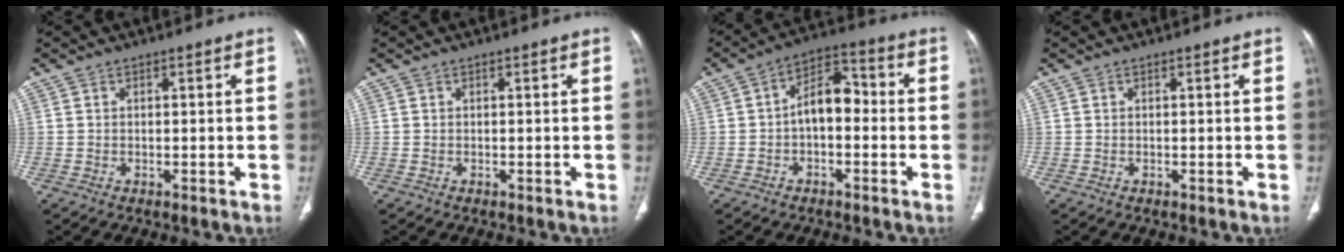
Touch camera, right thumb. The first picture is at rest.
{"total": 0.0}
{"total": 8.3, "force": [-0.9, 5.0, 6.6], "torque": [-0.087, 0.036, -0.027]}
{"total": 0.0}